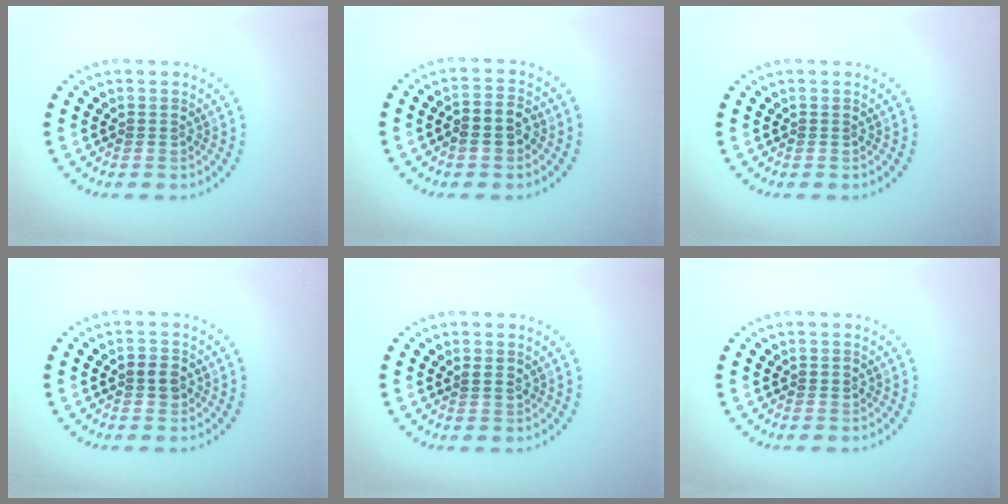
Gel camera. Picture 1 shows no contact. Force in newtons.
{"total": 2.7, "press": 2.6, "slide": 1.0}
{"total": 0.0}
{"total": 1.7, "press": 1.7, "slide": 0.4}
{"total": 0.5, "press": 0.4, "slide": 0.4}
{"total": 0.7, "press": 0.7, "slide": 0.1}